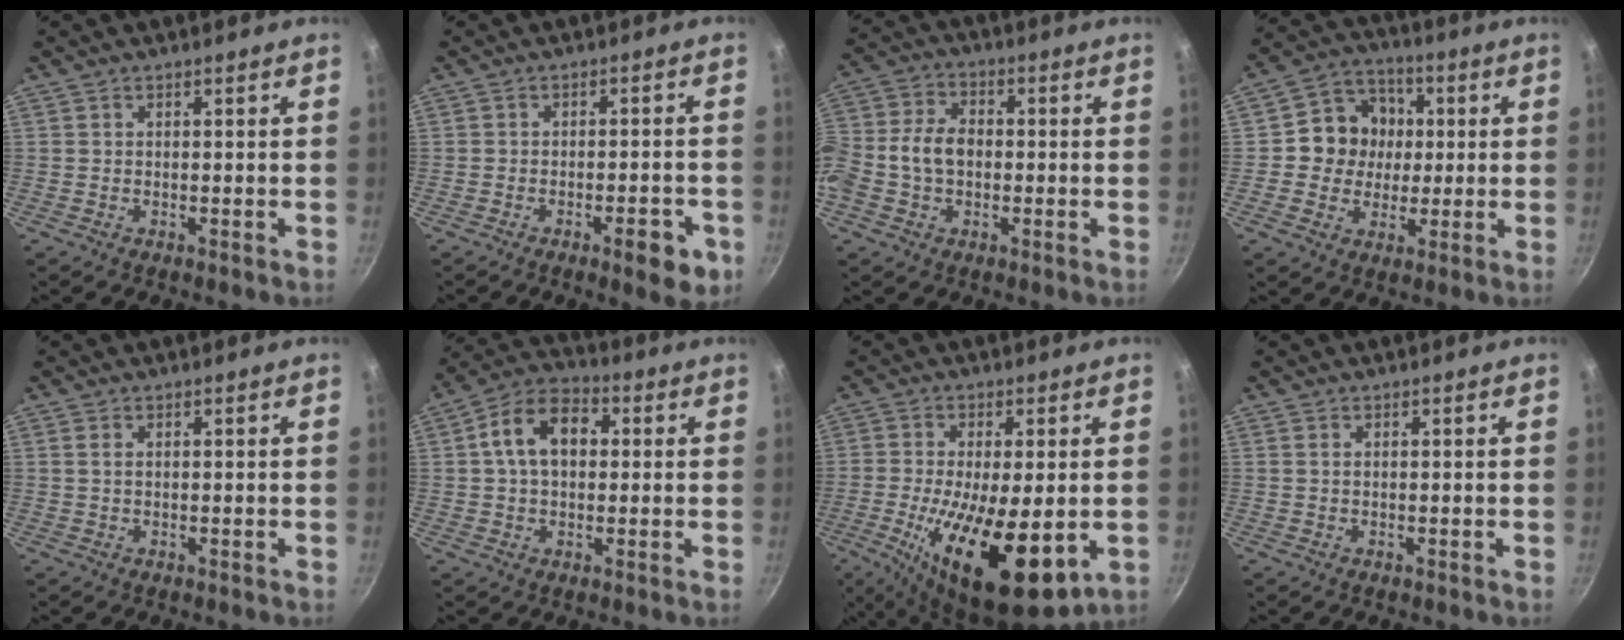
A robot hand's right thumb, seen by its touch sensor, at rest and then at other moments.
{"total": 6.8, "force": [-3.1, 2.4, 5.6], "torque": [-0.051, 0.019, -0.033]}
{"total": 12.3, "force": [-1.5, 9.0, 8.3], "torque": [-0.155, 0.039, -0.043]}
{"total": 10.9, "force": [0.8, 10.0, 4.1], "torque": [-0.025, 0.015, -0.003]}
{"total": 1.2, "force": [0.2, 0.8, 0.9], "torque": [-0.017, 0.002, 0.003]}
{"total": 11.4, "force": [1.7, 7.8, 8.2], "torque": [-0.112, 0.026, 0.012]}
{"total": 17.8, "force": [-3.8, 6.7, 16.1], "torque": [-0.279, -0.015, -0.057]}
{"total": 0.7, "force": [0.1, 0.4, 0.5], "torque": [-0.009, 0.002, 0.002]}